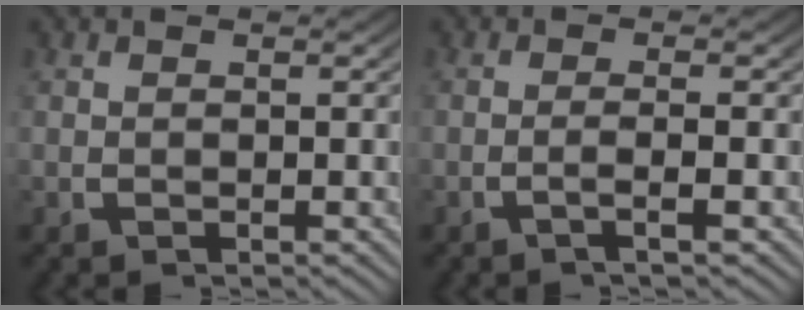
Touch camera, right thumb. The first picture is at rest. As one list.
[{"total": 1.9, "force": [-0.6, -0.2, 1.8], "torque": [-0.041, 0.004, -0.013]}]